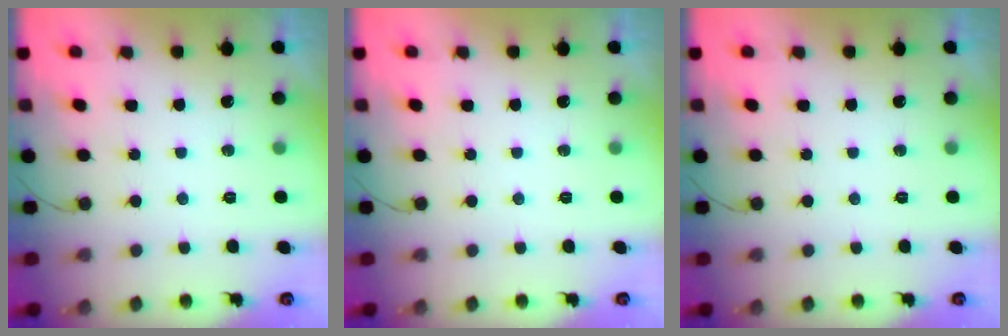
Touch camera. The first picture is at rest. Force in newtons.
{"total": 0.0}
{"total": 0.0}